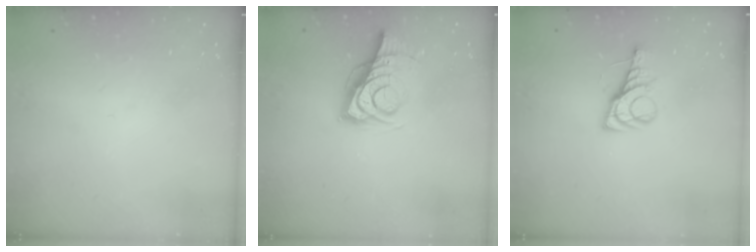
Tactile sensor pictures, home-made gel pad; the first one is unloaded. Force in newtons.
{"total": 8.8, "press": 8.6, "slide": 1.8}
{"total": 8.9, "press": 8.9, "slide": 0.9}